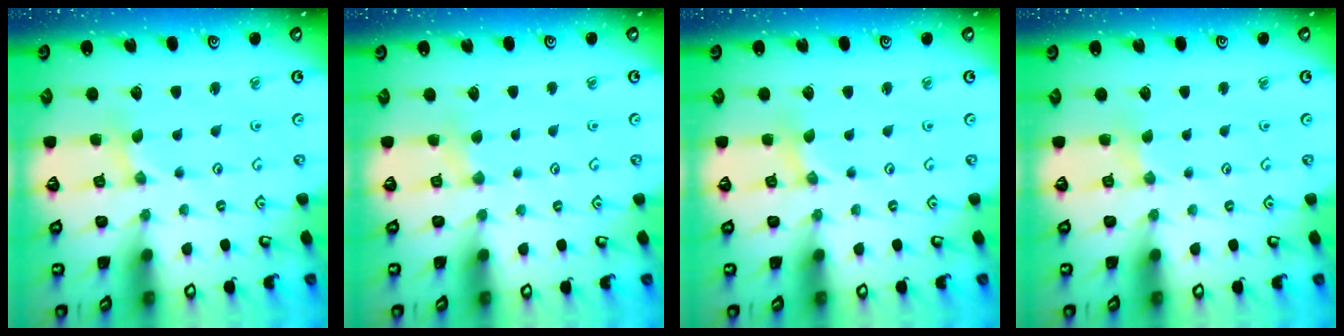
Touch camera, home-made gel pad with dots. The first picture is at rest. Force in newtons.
{"total": 2.7, "press": 2.7, "slide": 0.5}
{"total": 0.0}
{"total": 1.7, "press": 1.6, "slide": 0.4}